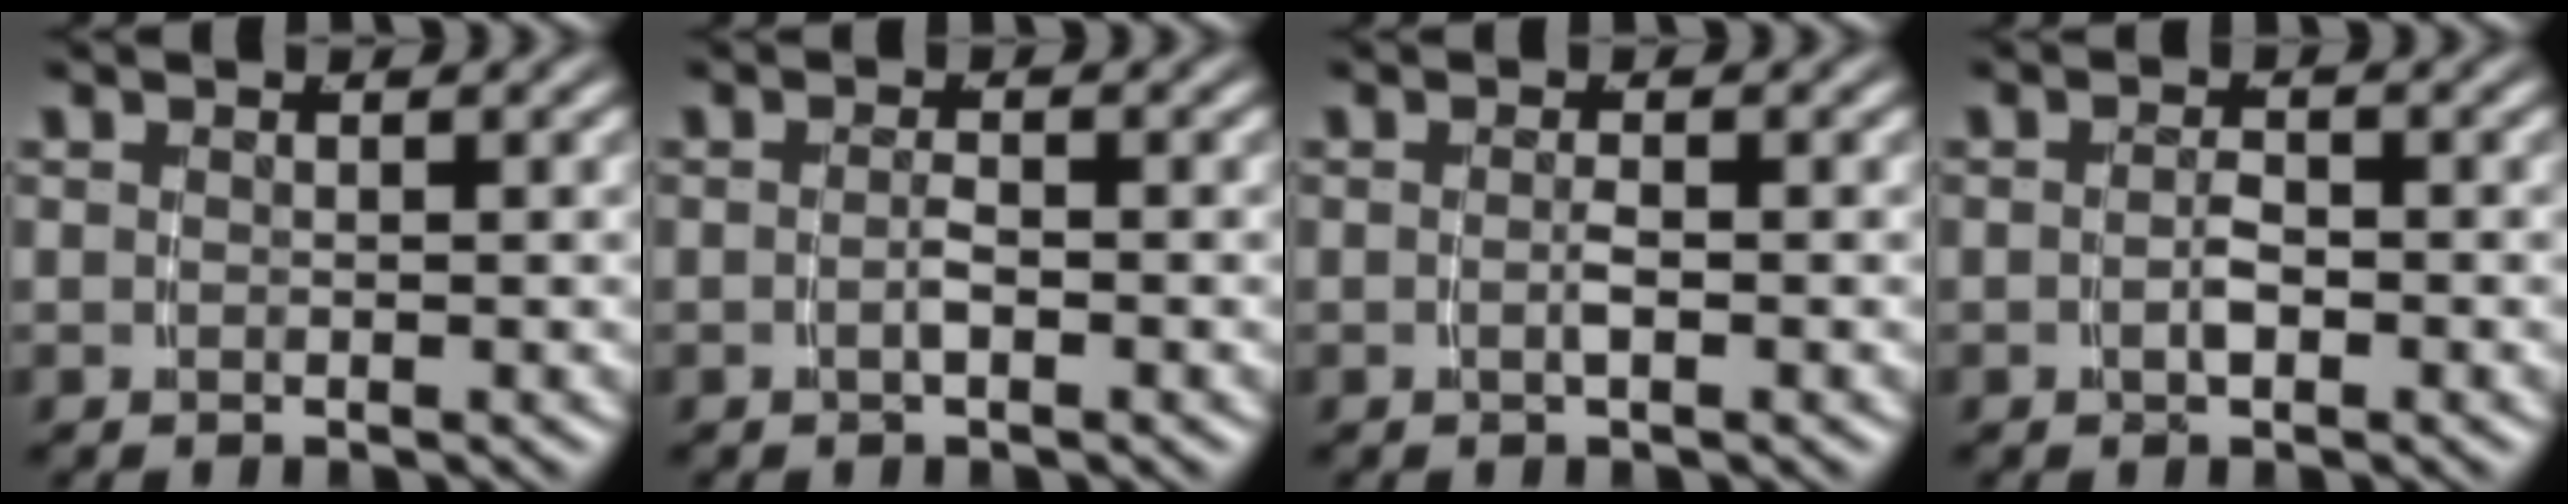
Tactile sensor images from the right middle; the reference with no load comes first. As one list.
[{"total": 1.2, "force": [-0.9, 0.1, 0.8], "torque": [-0.019, -0.002, -0.014]}, {"total": 1.0, "force": [-0.6, -0.2, 0.7], "torque": [-0.016, -0.004, -0.010]}, {"total": 1.6, "force": [-0.8, 0.6, 1.3], "torque": [-0.028, -0.004, -0.012]}]